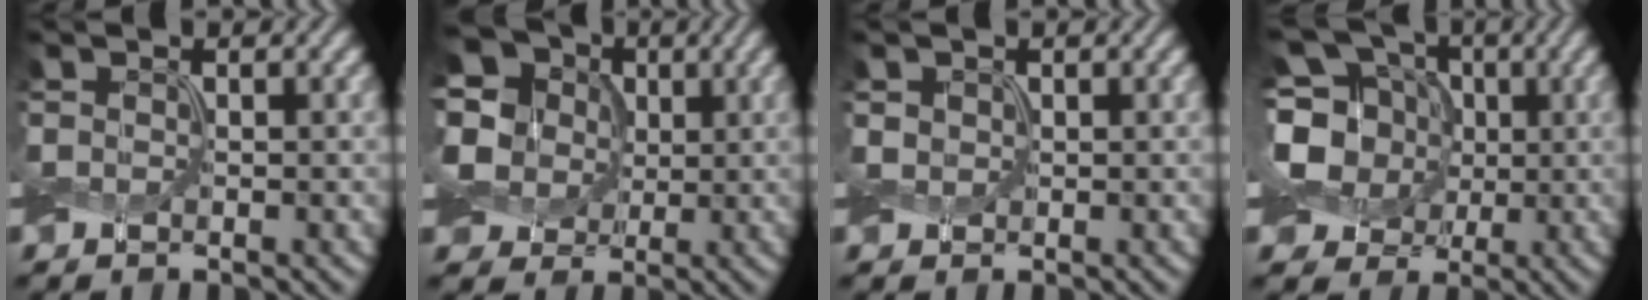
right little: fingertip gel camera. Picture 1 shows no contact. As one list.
[{"total": 10.4, "force": [3.1, 8.9, 4.5], "torque": [-0.134, 0.034, 0.050]}, {"total": 1.0, "force": [0.2, 0.9, 0.3], "torque": [-0.010, 0.002, 0.004]}, {"total": 8.7, "force": [-0.5, 7.5, 4.4], "torque": [-0.108, 0.011, -0.030]}]